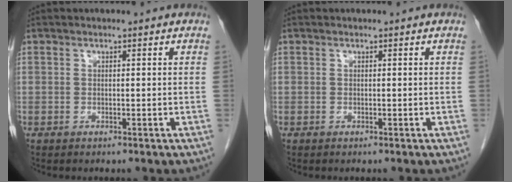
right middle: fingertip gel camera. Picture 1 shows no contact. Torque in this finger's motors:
{"motor_torque": [0.01, -0.42, 0.09, 0.00]}